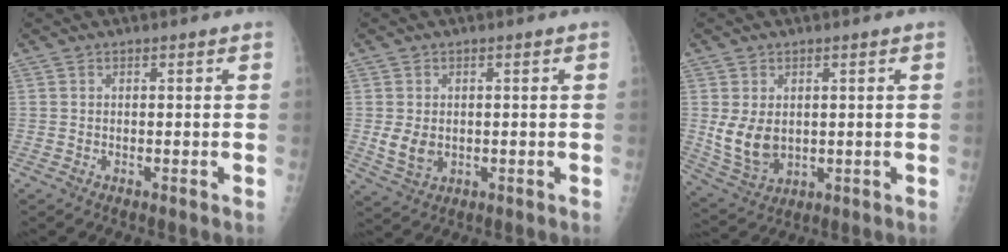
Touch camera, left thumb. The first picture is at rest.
{"total": 4.5, "force": [-0.1, 3.4, 2.9], "torque": [-0.042, -0.008, 0.011]}
{"total": 7.8, "force": [0.7, 5.6, 5.4], "torque": [-0.086, -0.016, 0.034]}